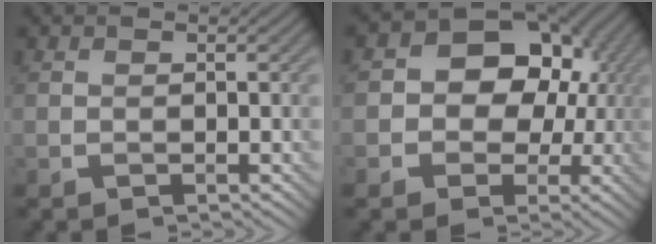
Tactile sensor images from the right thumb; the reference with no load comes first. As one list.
[{"total": 12.3, "force": [0.9, 10.2, 6.9], "torque": [-0.095, 0.026, -0.015]}]